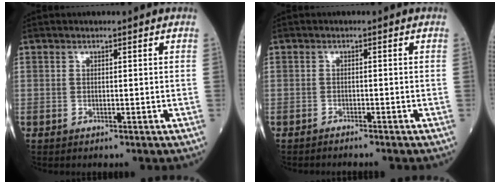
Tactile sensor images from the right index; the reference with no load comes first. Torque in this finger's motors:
{"motor_torque": [0.06, -0.07, -0.03, -0.01]}